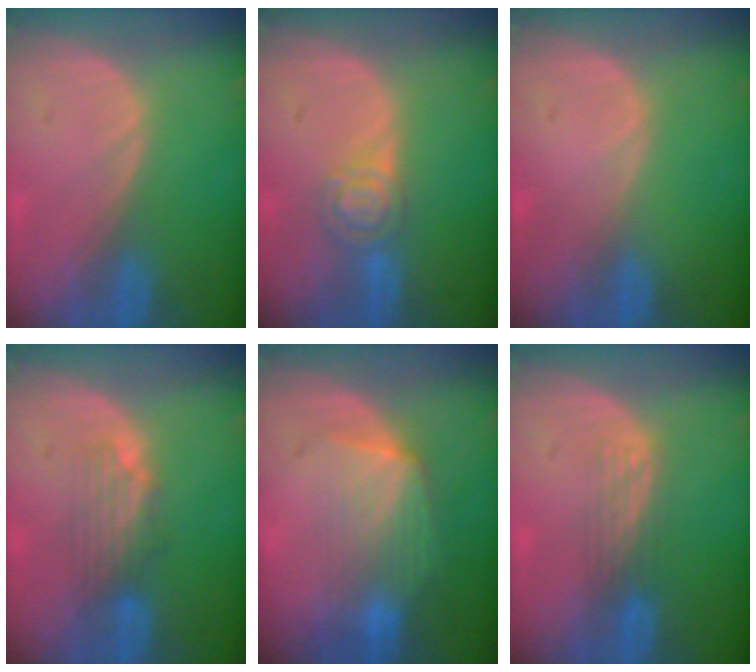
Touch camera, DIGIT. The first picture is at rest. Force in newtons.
{"total": 5.1, "press": 4.5, "slide": 2.5}
{"total": 0.0}
{"total": 3.7, "press": 3.7, "slide": 0.4}
{"total": 7.4, "press": 6.9, "slide": 2.5}
{"total": 2.9, "press": 2.7, "slide": 1.2}